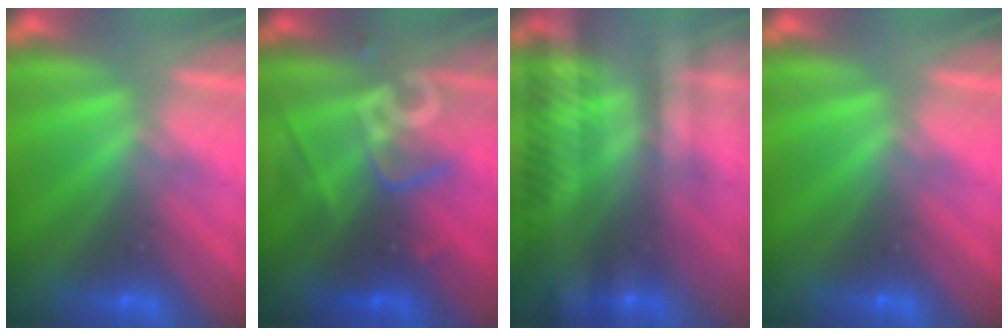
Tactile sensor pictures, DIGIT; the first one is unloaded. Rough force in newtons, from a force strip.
{"total": 2.5}
{"total": 2.3}
{"total": 0.0}